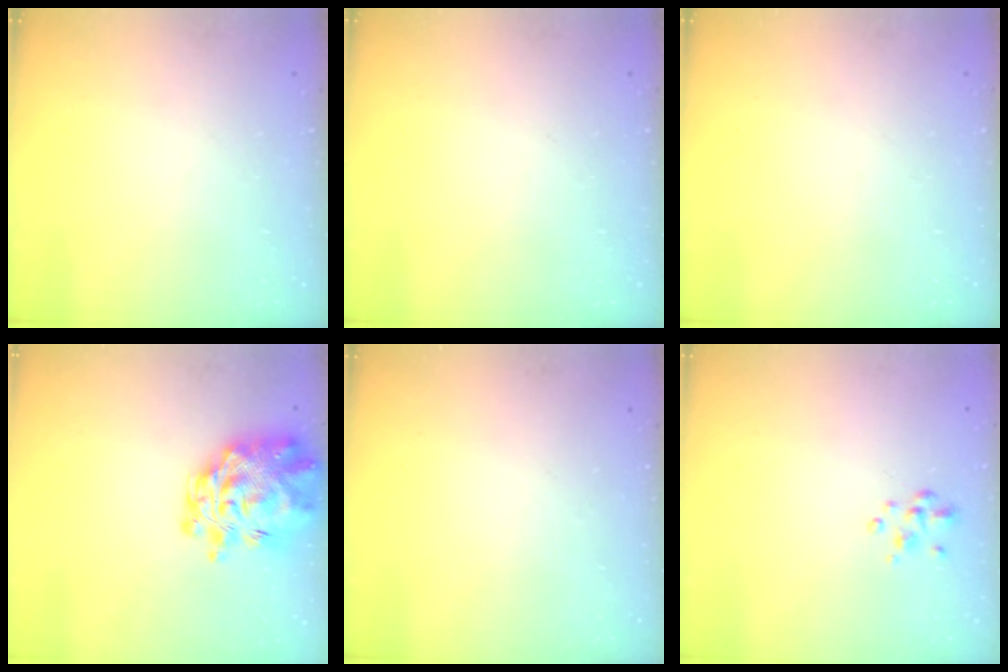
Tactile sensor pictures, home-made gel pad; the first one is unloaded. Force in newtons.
{"total": 0.0}
{"total": 0.0}
{"total": 10.8, "press": 10.2, "slide": 3.6}
{"total": 0.0}
{"total": 2.0, "press": 1.9, "slide": 0.6}